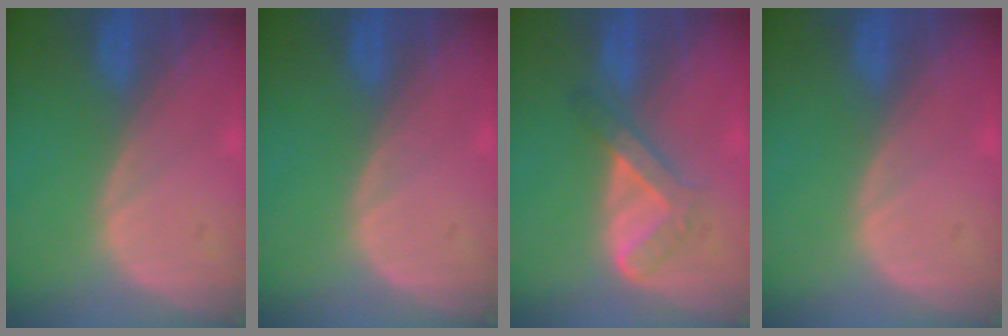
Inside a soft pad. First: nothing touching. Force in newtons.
{"total": 0.0}
{"total": 4.5, "press": 4.4, "slide": 0.7}
{"total": 0.0}